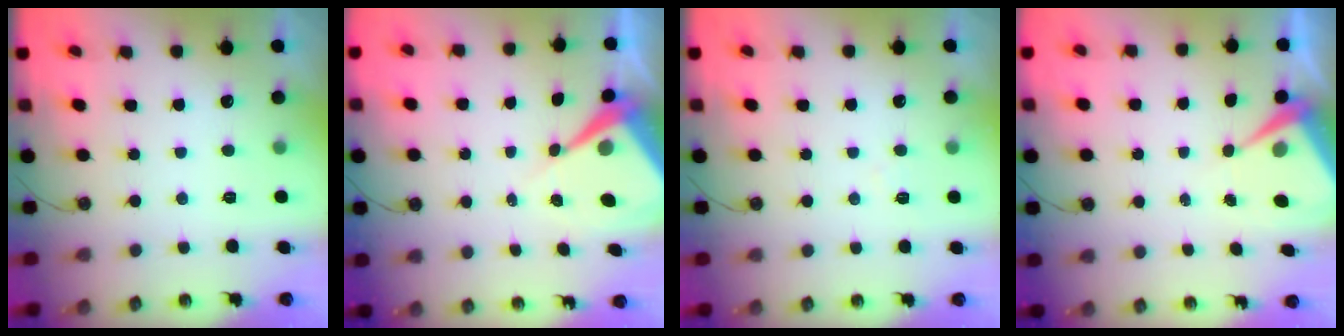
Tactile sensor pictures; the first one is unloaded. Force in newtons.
{"total": 8.7, "press": 8.7, "slide": 0.8}
{"total": 5.4, "press": 5.4, "slide": 0.8}
{"total": 6.6, "press": 6.6, "slide": 0.5}